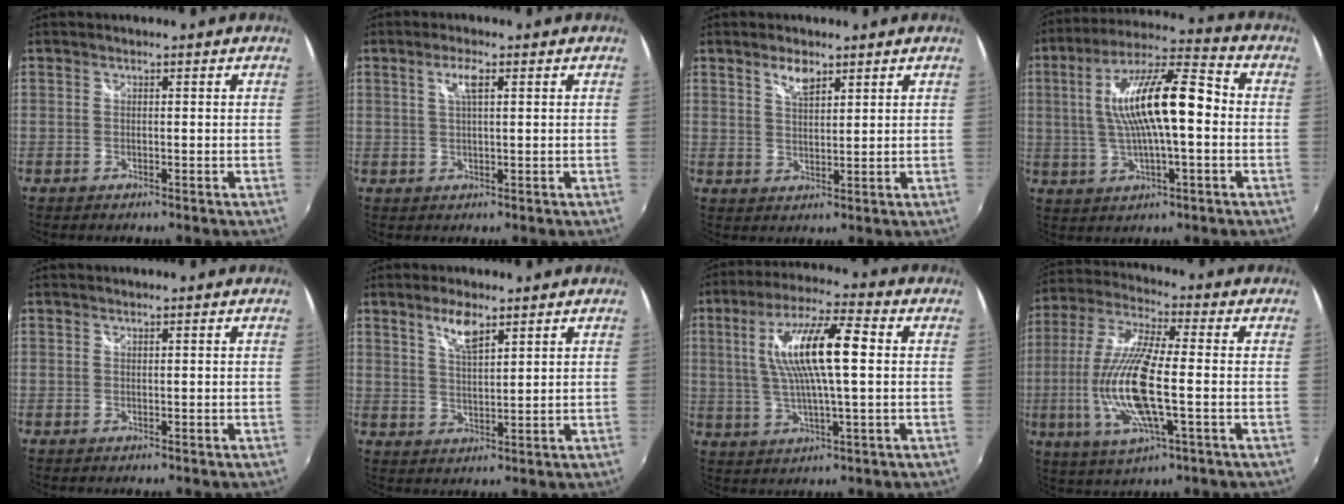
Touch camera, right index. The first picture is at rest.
{"total": 3.0, "force": [1.2, 0.6, 2.7], "torque": [-0.050, 0.004, 0.020]}
{"total": 3.9, "force": [2.6, 1.5, 2.4], "torque": [-0.041, 0.003, 0.047]}
{"total": 16.0, "force": [0.5, 3.9, 15.6], "torque": [-0.282, 0.020, 0.005]}
{"total": 0.0}
{"total": 5.4, "force": [3.5, 1.6, 3.7], "torque": [-0.068, 0.000, 0.067]}
{"total": 13.9, "force": [2.2, 2.4, 13.5], "torque": [-0.251, 0.012, 0.040]}
{"total": 16.8, "force": [-2.8, 4.0, 16.1], "torque": [-0.327, -0.014, -0.052]}